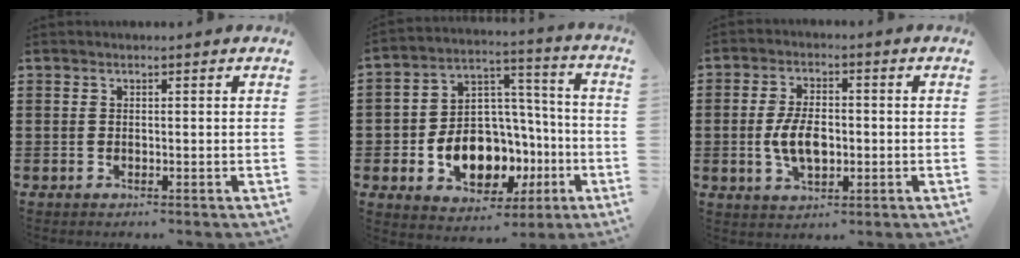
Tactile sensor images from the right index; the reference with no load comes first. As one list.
[{"total": 11.6, "force": [-4.6, 8.2, 6.7], "torque": [-0.139, 0.008, -0.078]}, {"total": 6.4, "force": [-0.8, 3.3, 5.4], "torque": [-0.119, -0.001, -0.019]}]